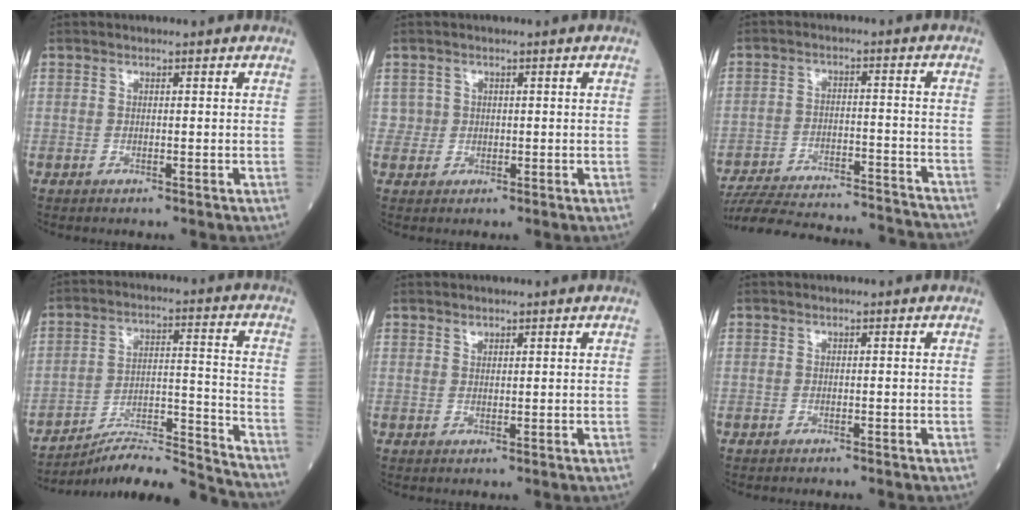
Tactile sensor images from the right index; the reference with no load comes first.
{"total": 1.6, "force": [0.4, 1.5, -0.3], "torque": [0.016, 0.004, 0.006]}
{"total": 24.7, "force": [-23.3, 1.9, 7.9], "torque": [-0.133, -0.028, -0.318]}
{"total": 15.0, "force": [-14.6, -1.4, 3.1], "torque": [-0.046, 0.029, -0.235]}
{"total": 0.8, "force": [0.7, 0.2, 0.1], "torque": [-0.005, -0.002, 0.015]}
{"total": 1.3, "force": [-1.1, -0.1, 0.5], "torque": [-0.007, 0.001, -0.012]}